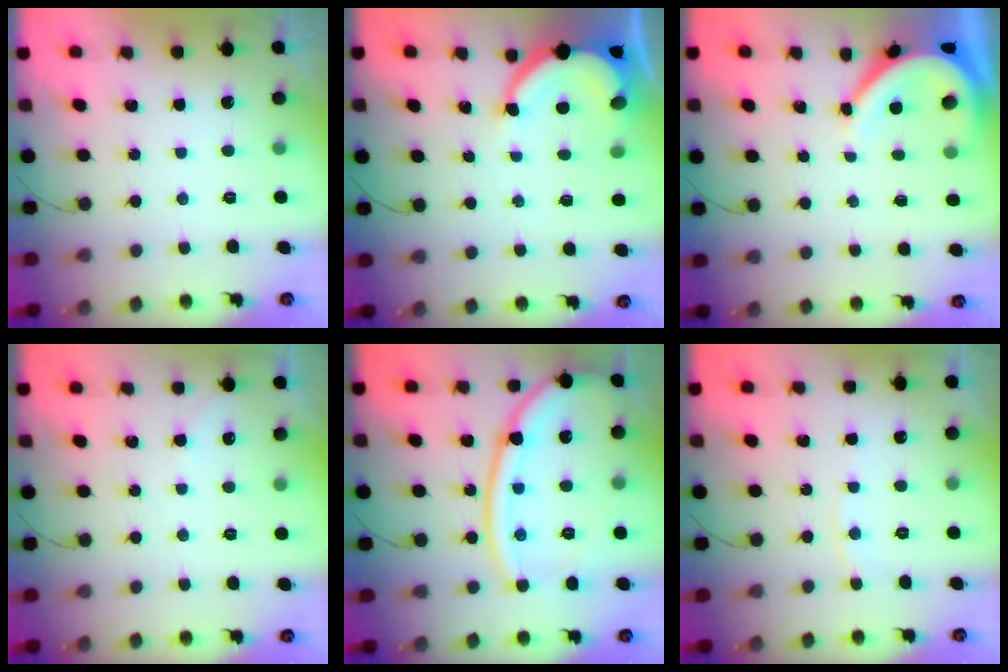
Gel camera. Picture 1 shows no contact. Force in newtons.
{"total": 7.0, "press": 7.0, "slide": 0.1}
{"total": 7.3, "press": 7.3, "slide": 0.9}
{"total": 2.3, "press": 2.3, "slide": 0.4}
{"total": 18.3, "press": 18.2, "slide": 1.8}
{"total": 2.5, "press": 2.5, "slide": 0.2}